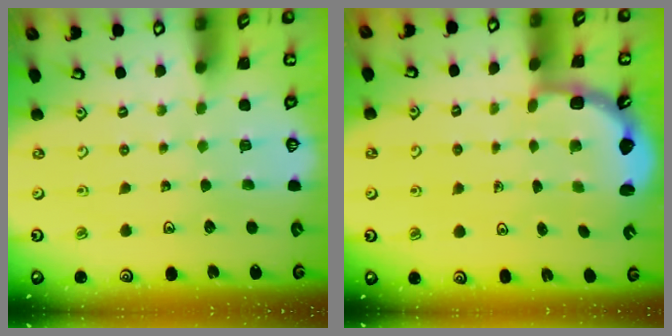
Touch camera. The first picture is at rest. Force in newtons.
{"total": 3.3, "press": 2.5, "slide": 2.2}